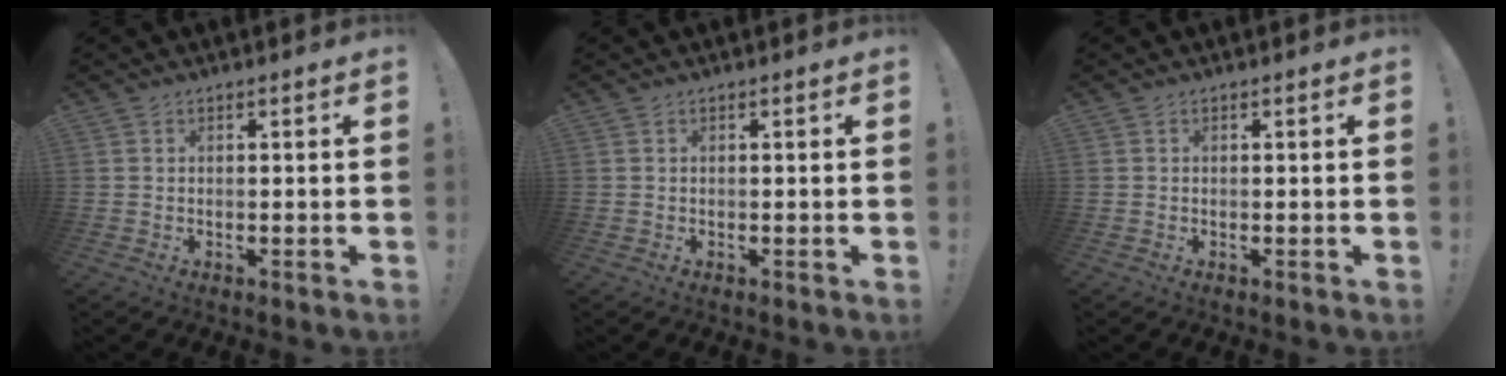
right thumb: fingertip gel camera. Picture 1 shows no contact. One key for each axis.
{"total": 0.0}
{"total": 0.0}